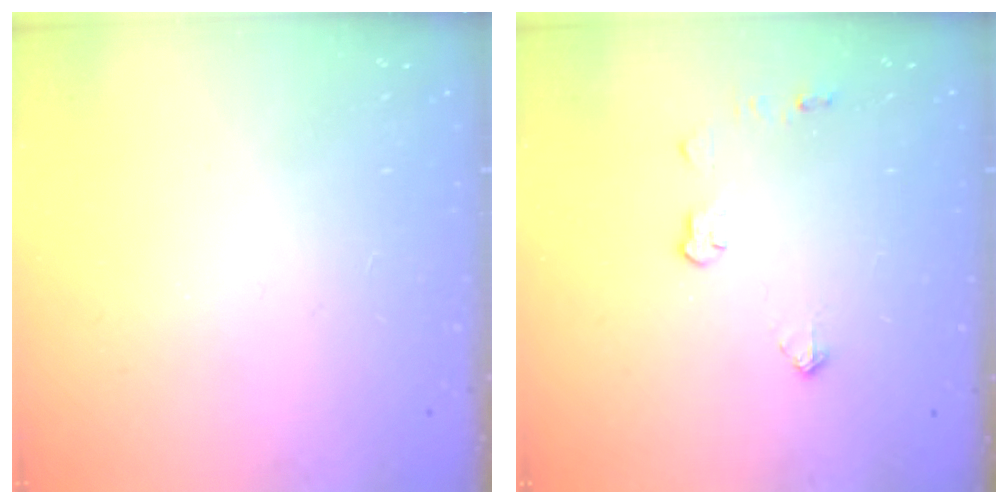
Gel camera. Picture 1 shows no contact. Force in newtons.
{"total": 4.7, "press": 4.6, "slide": 0.7}